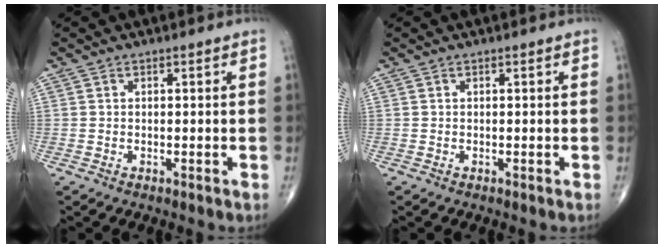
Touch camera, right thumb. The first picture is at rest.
{"total": 0.0}